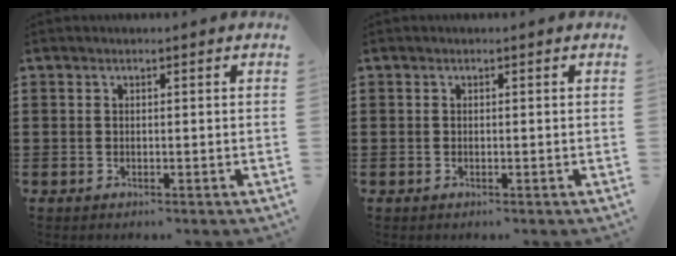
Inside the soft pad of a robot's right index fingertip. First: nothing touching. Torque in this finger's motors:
{"motor_torque": [-0.01, 0.01, 0.00, -0.01]}